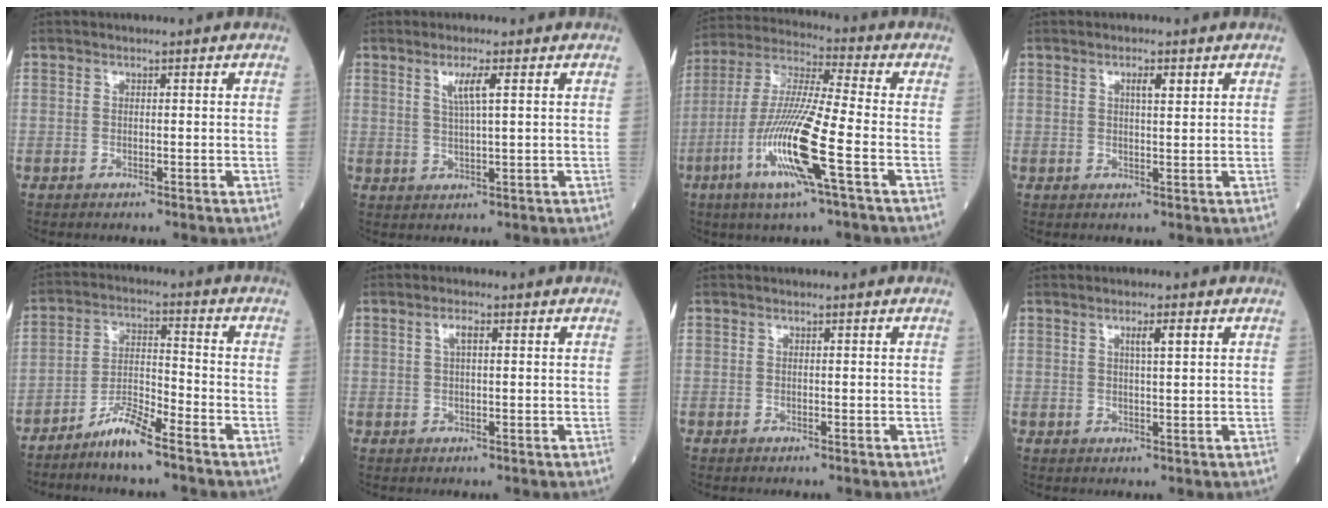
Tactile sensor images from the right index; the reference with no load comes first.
{"total": 3.6, "force": [1.5, -0.1, 3.3], "torque": [-0.063, 0.000, 0.029]}
{"total": 15.1, "force": [-5.3, -0.1, 14.2], "torque": [-0.293, -0.016, -0.106]}
{"total": 2.2, "force": [1.1, 0.4, 1.9], "torque": [-0.032, 0.001, 0.017]}
{"total": 6.5, "force": [-5.2, 0.3, 3.9], "torque": [-0.076, -0.010, -0.103]}
{"total": 2.0, "force": [0.7, 0.5, 1.8], "torque": [-0.037, 0.006, 0.013]}
{"total": 0.0}
{"total": 2.5, "force": [1.0, 0.0, 2.2], "torque": [-0.039, 0.002, 0.017]}